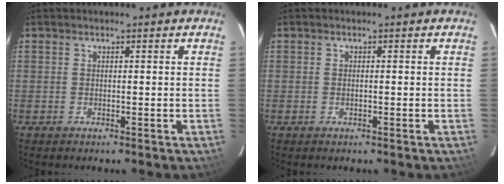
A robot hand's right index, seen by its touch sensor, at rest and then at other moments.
{"total": 0.5, "force": [-0.1, 0.2, 0.5], "torque": [-0.010, 0.001, -0.002]}